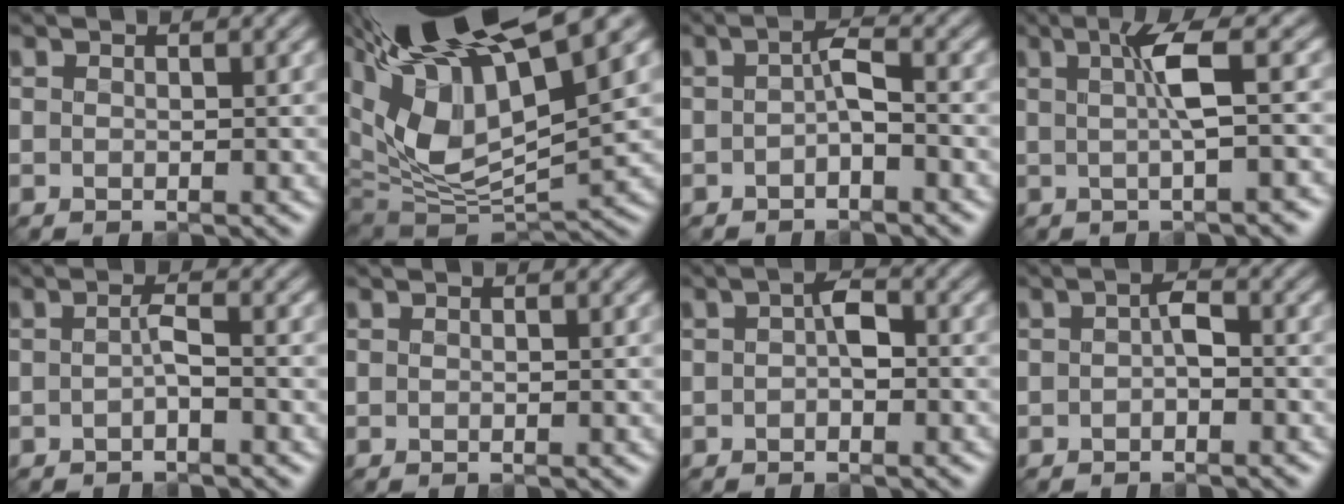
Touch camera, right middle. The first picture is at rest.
{"total": 14.8, "force": [7.2, 6.4, 11.3], "torque": [-0.217, 0.018, 0.129]}
{"total": 1.9, "force": [-0.6, 0.5, 1.7], "torque": [-0.033, 0.006, -0.013]}
{"total": 4.2, "force": [0.4, 0.6, 4.1], "torque": [-0.068, 0.008, 0.006]}
{"total": 1.2, "force": [-0.5, 0.1, 1.1], "torque": [-0.021, 0.003, -0.008]}
{"total": 0.0}
{"total": 1.9, "force": [-0.2, 0.9, 1.7], "torque": [-0.027, 0.007, -0.005]}
{"total": 1.5, "force": [-0.5, 0.7, 1.3], "torque": [-0.022, 0.005, -0.009]}